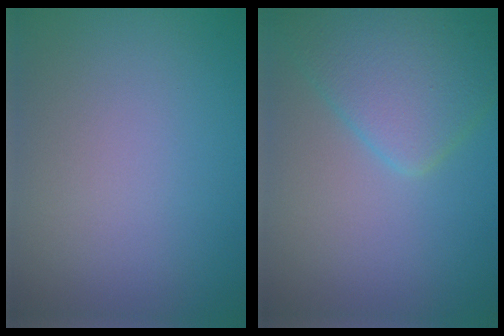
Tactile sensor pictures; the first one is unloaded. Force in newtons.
{"total": 5.6, "press": 5.6, "slide": 0.2}